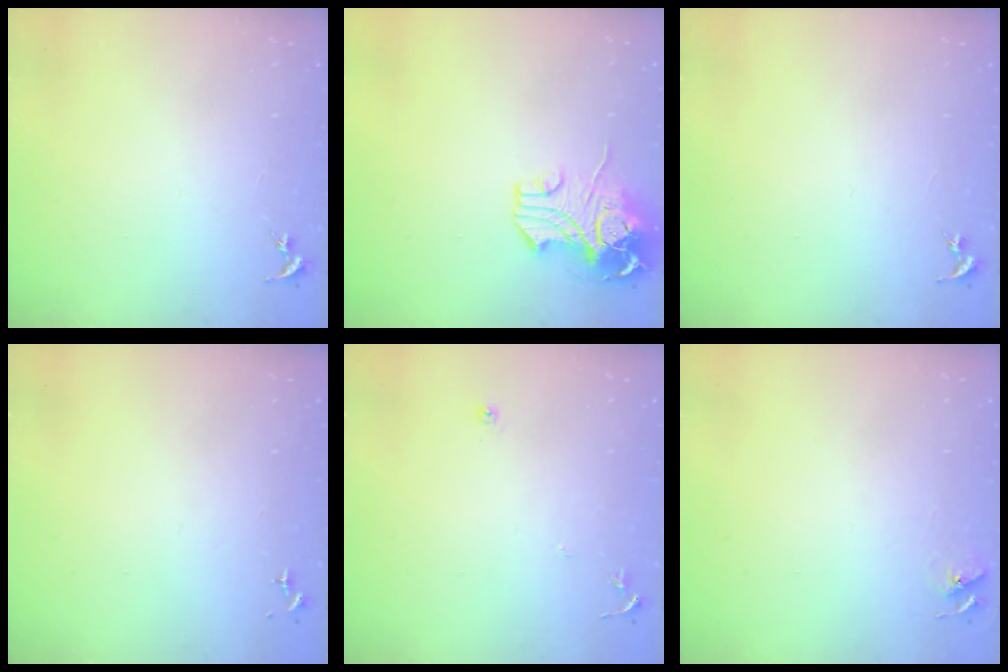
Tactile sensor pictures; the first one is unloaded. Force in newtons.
{"total": 12.2, "press": 12.0, "slide": 2.1}
{"total": 0.0}
{"total": 0.0}
{"total": 4.6, "press": 4.6, "slide": 0.5}
{"total": 5.8, "press": 5.8, "slide": 0.7}